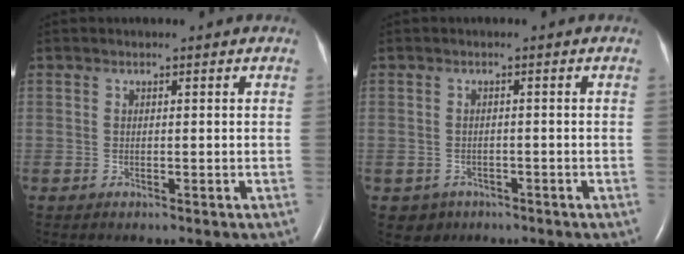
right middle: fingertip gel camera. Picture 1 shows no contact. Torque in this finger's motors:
{"motor_torque": [0.08, -0.06, -0.03, -0.01]}